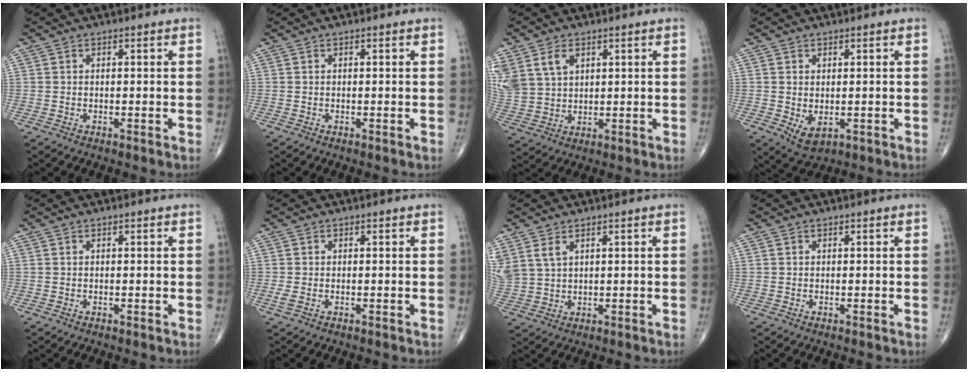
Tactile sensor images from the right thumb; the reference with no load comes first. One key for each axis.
{"total": 0.0}
{"total": 11.3, "fx": 5.0, "fy": 7.8, "fz": 6.5, "tx": -0.148, "ty": -0.002, "tz": 0.112}
{"total": 4.0, "fx": -0.6, "fy": 2.4, "fz": 3.1, "tx": -0.048, "ty": -0.008, "tz": 0.003}
{"total": 0.0}
{"total": 1.2, "fx": -0.4, "fy": 0.5, "fz": 1.0, "tx": -0.032, "ty": -0.002, "tz": -0.008}
{"total": 6.1, "fx": 3.1, "fy": 3.4, "fz": 3.9, "tx": -0.094, "ty": -0.002, "tz": 0.077}
{"total": 0.0}